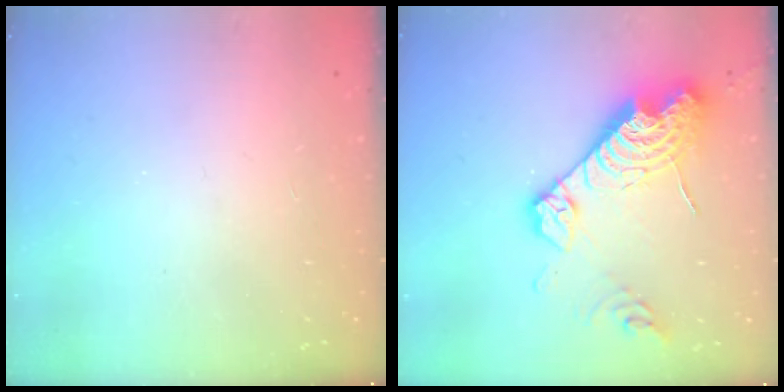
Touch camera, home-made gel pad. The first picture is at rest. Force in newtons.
{"total": 18.8, "press": 18.7, "slide": 1.7}